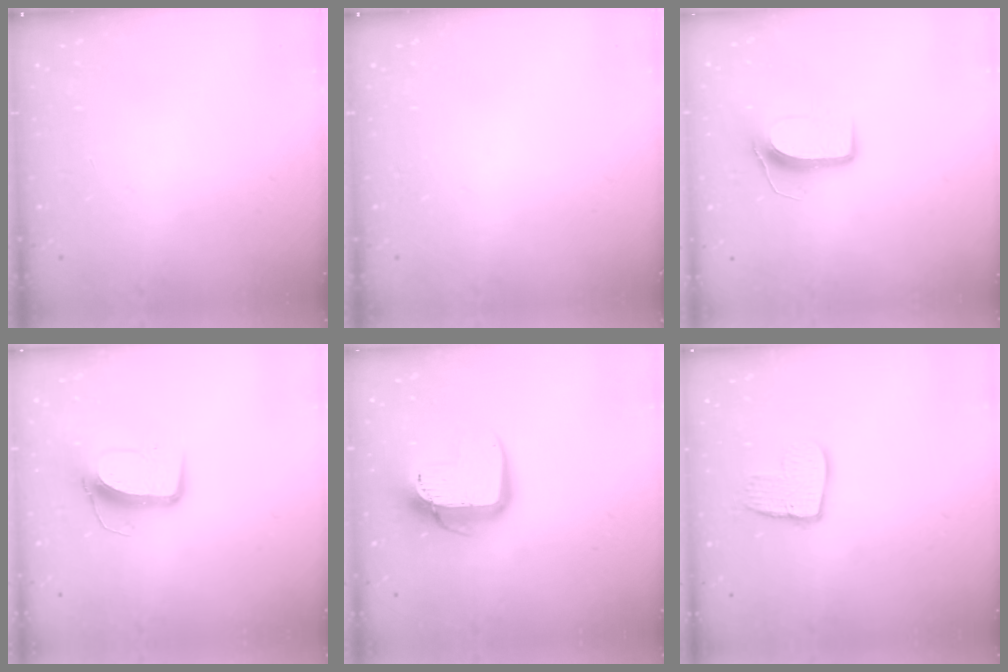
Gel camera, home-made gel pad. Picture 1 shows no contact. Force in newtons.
{"total": 0.0}
{"total": 8.9, "press": 8.9, "slide": 0.5}
{"total": 10.0, "press": 9.9, "slide": 0.9}
{"total": 14.4, "press": 14.3, "slide": 1.2}
{"total": 10.9, "press": 10.9, "slide": 0.9}